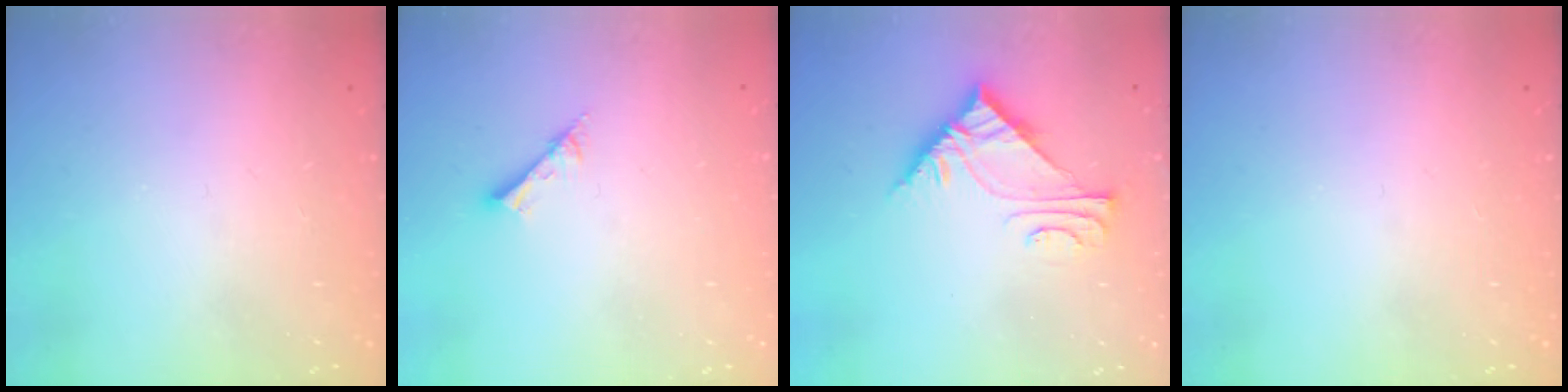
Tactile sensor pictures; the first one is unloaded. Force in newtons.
{"total": 3.7, "press": 3.7, "slide": 0.3}
{"total": 7.3, "press": 7.3, "slide": 0.5}
{"total": 0.0}